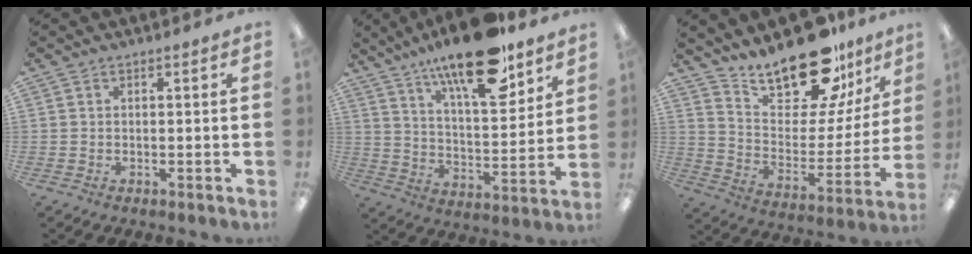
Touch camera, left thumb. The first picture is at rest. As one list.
[{"total": 19.9, "force": [14.5, 6.0, 12.2], "torque": [-0.199, -0.084, 0.240]}, {"total": 21.1, "force": [17.1, 7.8, 9.7], "torque": [-0.158, -0.120, 0.296]}]